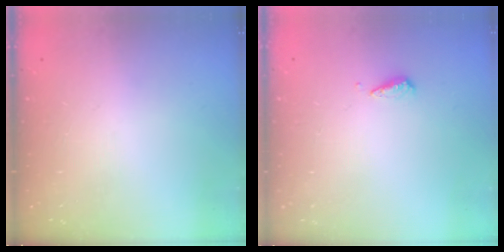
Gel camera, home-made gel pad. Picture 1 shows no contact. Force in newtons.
{"total": 3.0, "press": 3.0, "slide": 0.2}